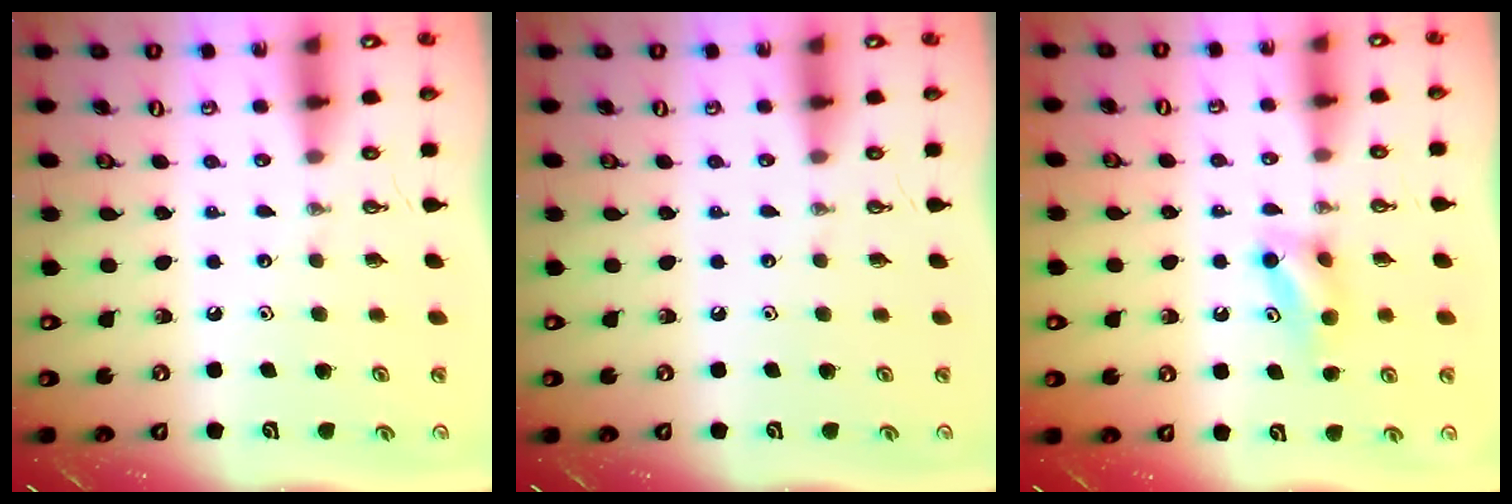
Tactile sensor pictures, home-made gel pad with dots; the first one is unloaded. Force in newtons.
{"total": 0.0}
{"total": 5.7, "press": 5.6, "slide": 0.7}